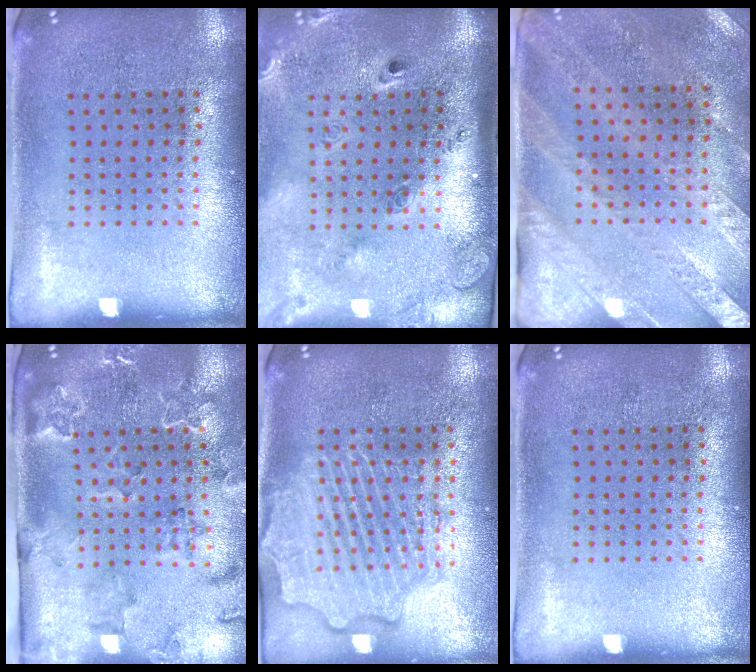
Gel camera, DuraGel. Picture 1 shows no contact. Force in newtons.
{"total": 2.8, "press": 1.9, "slide": 2.0}
{"total": 2.4, "press": 2.1, "slide": 1.2}
{"total": 2.3, "press": 2.3, "slide": 0.1}
{"total": 4.3, "press": 4.3, "slide": 0.5}
{"total": 0.0}